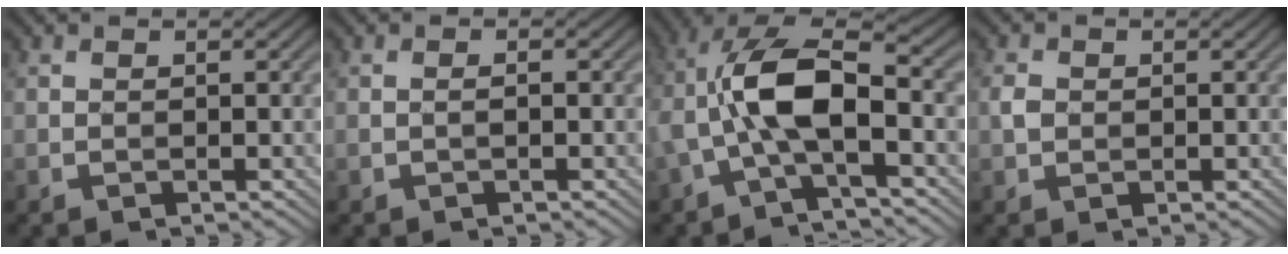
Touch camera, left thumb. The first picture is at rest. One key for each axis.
{"total": 0.5, "fx": -0.3, "fy": 0.1, "fz": 0.4, "tx": -0.005, "ty": 0.003, "tz": -0.006}
{"total": 10.4, "fx": -1.0, "fy": 4.4, "fz": 9.4, "tx": -0.204, "ty": 0.016, "tz": -0.026}
{"total": 1.3, "fx": 0.0, "fy": 1.2, "fz": 0.5, "tx": -0.013, "ty": 0.000, "tz": -0.002}